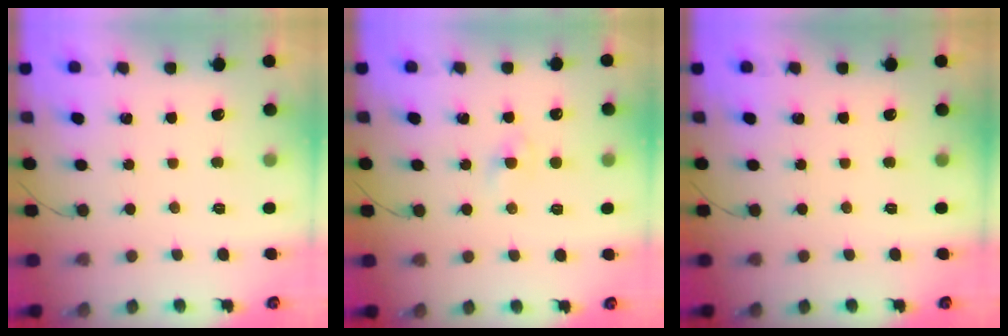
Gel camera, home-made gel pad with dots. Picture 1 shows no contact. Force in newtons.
{"total": 0.7, "press": 0.6, "slide": 0.5}
{"total": 0.0}